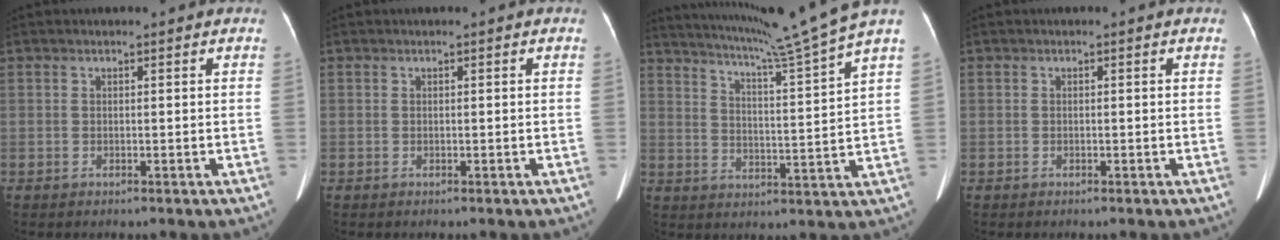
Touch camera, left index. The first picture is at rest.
{"total": 0.0}
{"total": 14.0, "force": [12.0, -3.6, 6.2], "torque": [-0.111, -0.045, 0.175]}
{"total": 0.0}